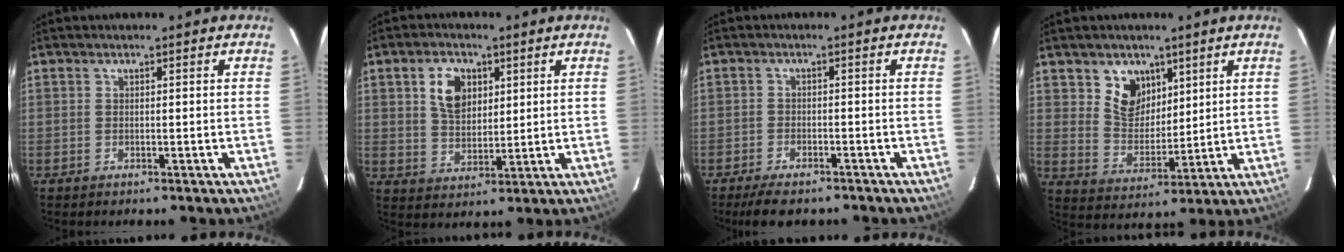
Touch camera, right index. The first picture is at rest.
{"total": 7.8, "force": [2.9, 5.1, 5.1], "torque": [-0.094, 0.014, 0.057]}
{"total": 6.7, "force": [-5.4, 2.2, 3.2], "torque": [-0.077, -0.012, -0.086]}
{"total": 8.3, "force": [4.6, 6.2, 3.0], "torque": [-0.052, 0.000, 0.094]}